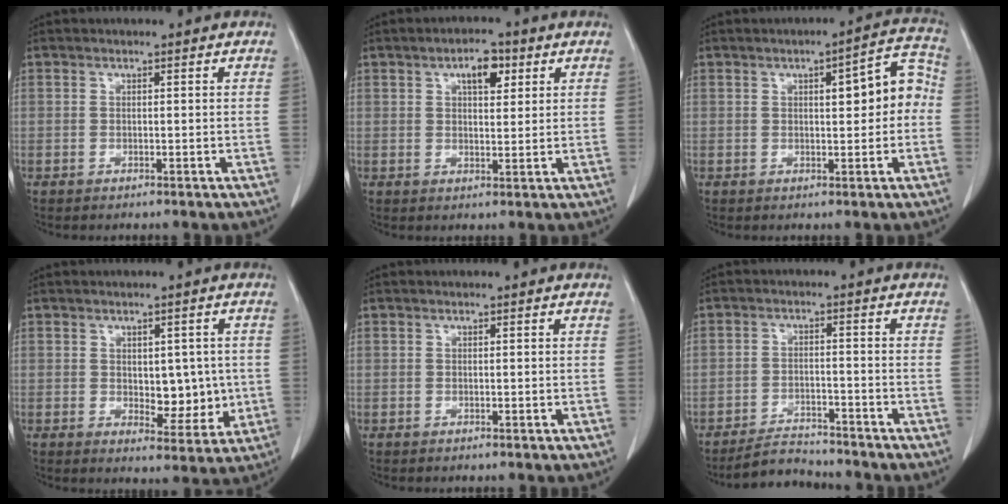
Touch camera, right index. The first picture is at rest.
{"total": 4.8, "force": [2.3, 2.0, 3.7], "torque": [-0.060, 0.005, 0.035]}
{"total": 7.2, "force": [0.6, 2.2, 6.8], "torque": [-0.084, 0.030, 0.006]}
{"total": 6.4, "force": [-0.1, 3.5, 5.4], "torque": [-0.060, -0.003, 0.012]}
{"total": 0.0}
{"total": 5.0, "force": [-4.9, 0.9, 0.2], "torque": [-0.008, -0.007, -0.082]}